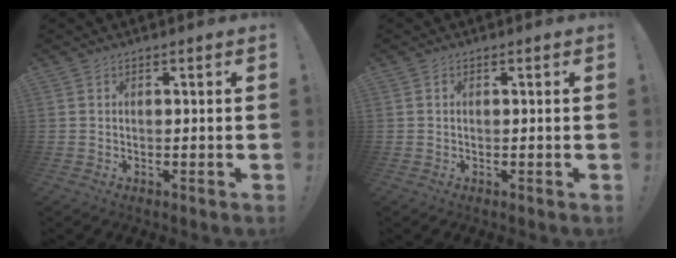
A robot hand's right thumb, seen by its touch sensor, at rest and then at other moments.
{"total": 0.0}